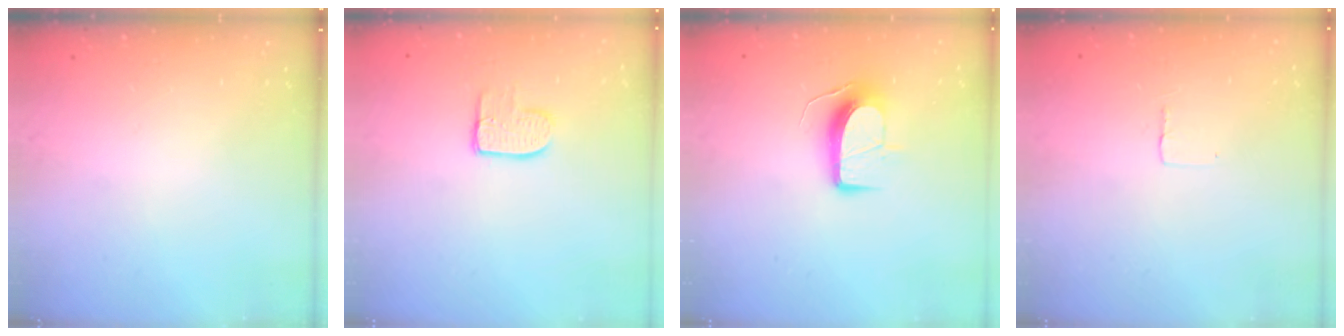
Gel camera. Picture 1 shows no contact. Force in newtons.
{"total": 7.4, "press": 7.4, "slide": 0.2}
{"total": 10.2, "press": 10.2, "slide": 0.0}
{"total": 1.9, "press": 1.9, "slide": 0.1}